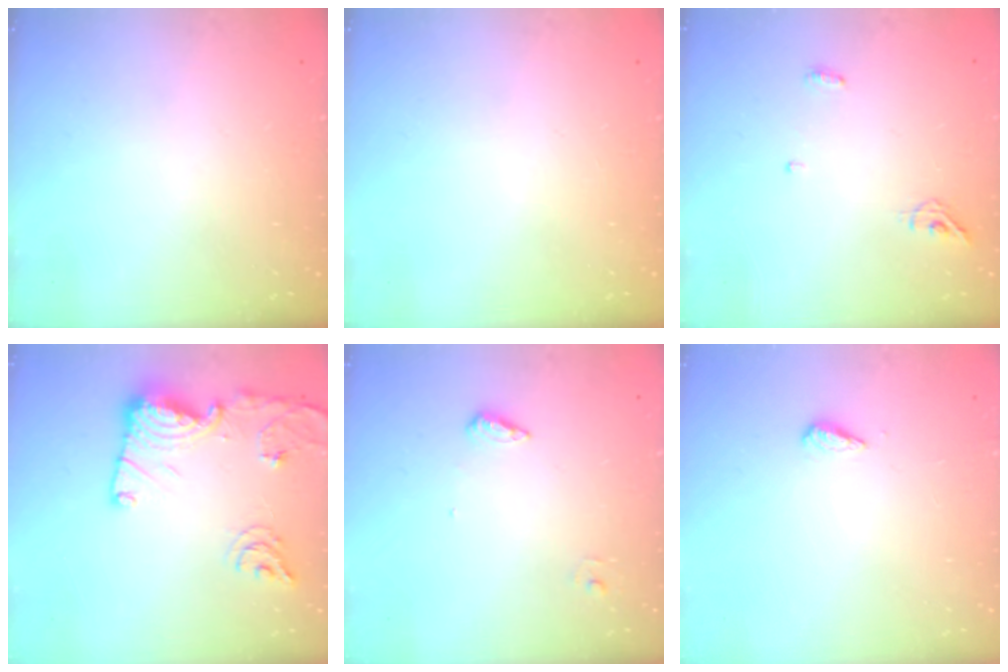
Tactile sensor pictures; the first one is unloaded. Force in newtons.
{"total": 0.0}
{"total": 4.9, "press": 4.8, "slide": 1.0}
{"total": 16.5, "press": 16.5, "slide": 1.7}
{"total": 5.9, "press": 5.8, "slide": 1.4}
{"total": 2.7, "press": 2.6, "slide": 0.4}